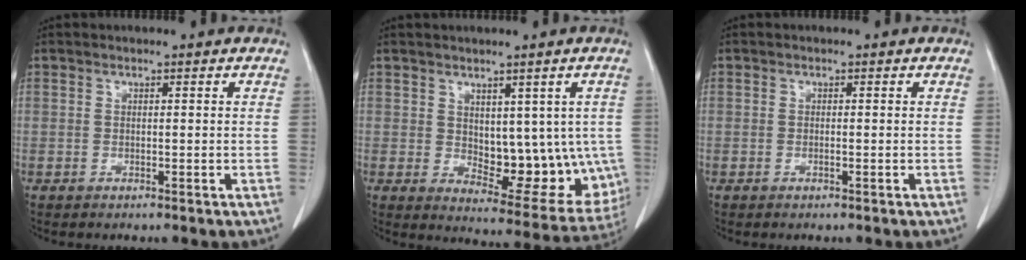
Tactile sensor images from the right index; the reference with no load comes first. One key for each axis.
{"total": 12.4, "fx": 0.3, "fy": 6.8, "fz": 10.4, "tx": -0.118, "ty": -0.003, "tz": 0.026}
{"total": 0.0}